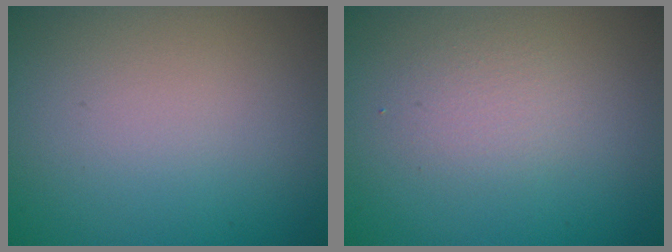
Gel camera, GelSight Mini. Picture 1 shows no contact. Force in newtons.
{"total": 1.7, "press": 1.6, "slide": 0.1}